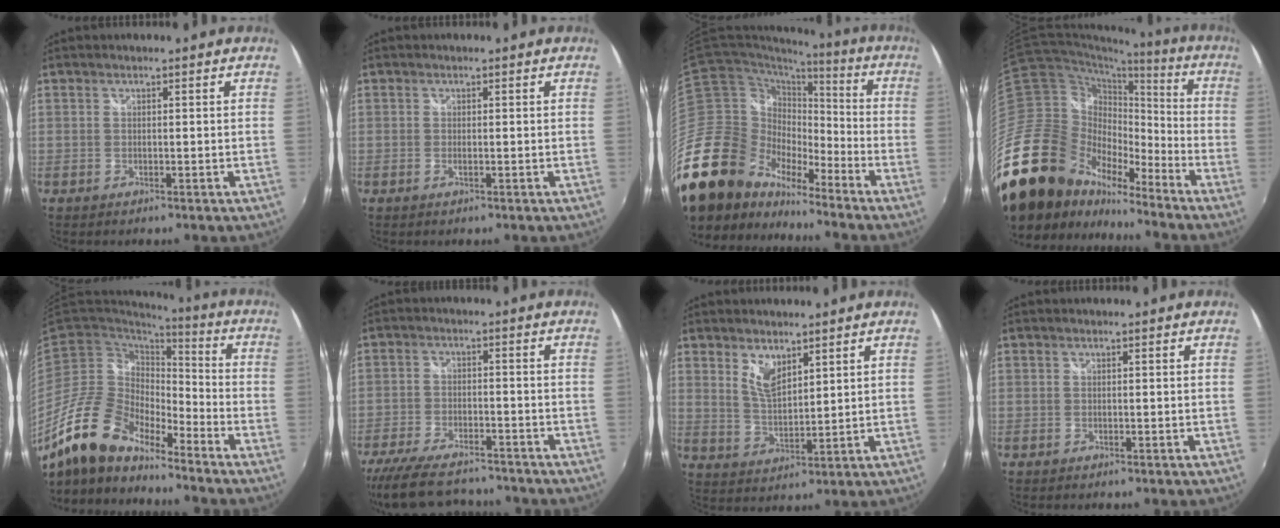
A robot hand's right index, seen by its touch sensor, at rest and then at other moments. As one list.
[{"total": 0.7, "force": [-0.2, 0.0, 0.7], "torque": [-0.014, 0.001, -0.004]}, {"total": 26.4, "force": [-19.7, 13.9, 10.8], "torque": [-0.232, 0.011, -0.354]}, {"total": 32.4, "force": [-21.2, 16.7, 18.0], "torque": [-0.365, -0.012, -0.361]}, {"total": 15.7, "force": [-12.5, 5.8, 7.5], "torque": [-0.142, -0.006, -0.243]}, {"total": 16.3, "force": [-13.7, 5.4, 7.1], "torque": [-0.166, -0.022, -0.221]}, {"total": 5.5, "force": [3.5, 2.3, 3.5], "torque": [-0.060, -0.005, 0.067]}, {"total": 0.0}]